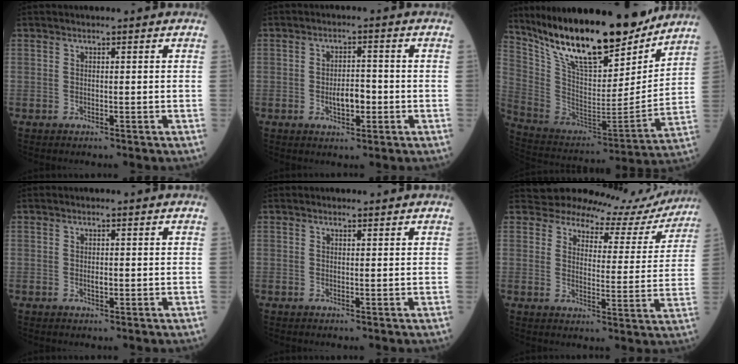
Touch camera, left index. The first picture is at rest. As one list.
[{"total": 4.1, "force": [-1.3, 1.8, 3.5], "torque": [-0.060, 0.000, -0.021]}, {"total": 24.1, "force": [19.2, 6.0, 13.2], "torque": [-0.234, -0.021, 0.326]}, {"total": 1.0, "force": [-0.2, 0.5, 0.8], "torque": [-0.016, -0.003, -0.003]}, {"total": 0.0}, {"total": 13.6, "force": [13.2, 3.1, 0.2], "torque": [0.019, -0.050, 0.136]}]